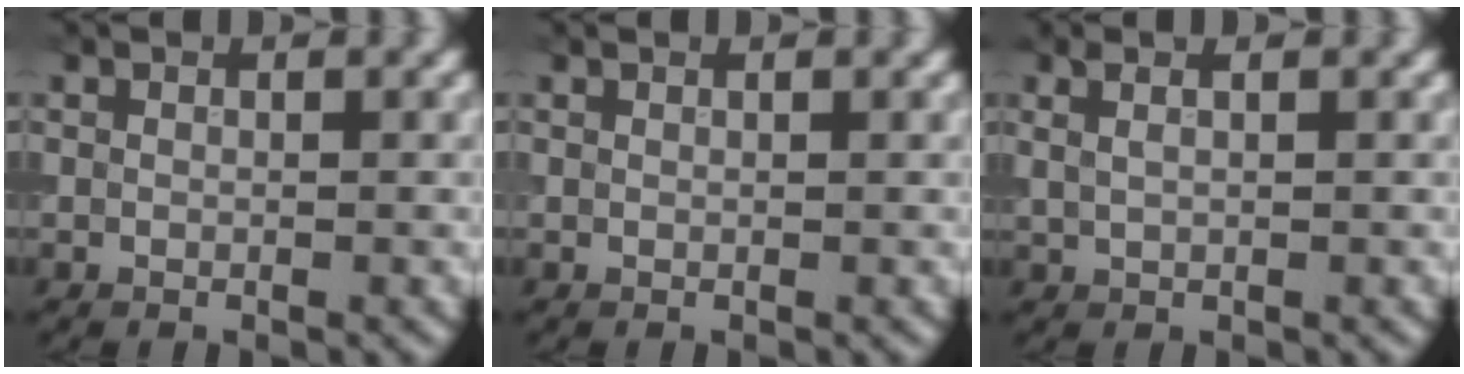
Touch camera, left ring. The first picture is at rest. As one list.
[{"total": 0.0}, {"total": 1.7, "force": [0.9, 0.5, 1.3], "torque": [-0.026, 0.000, 0.016]}]